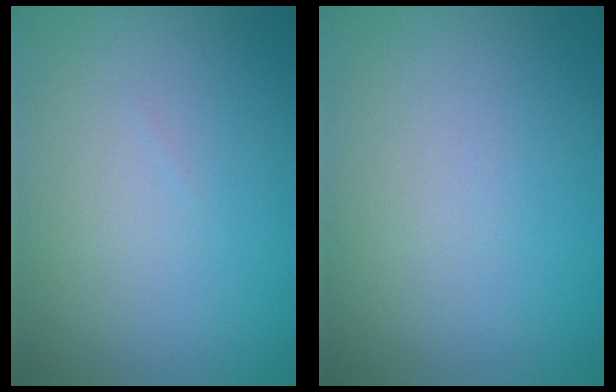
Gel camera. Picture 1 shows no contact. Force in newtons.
{"total": 0.0}